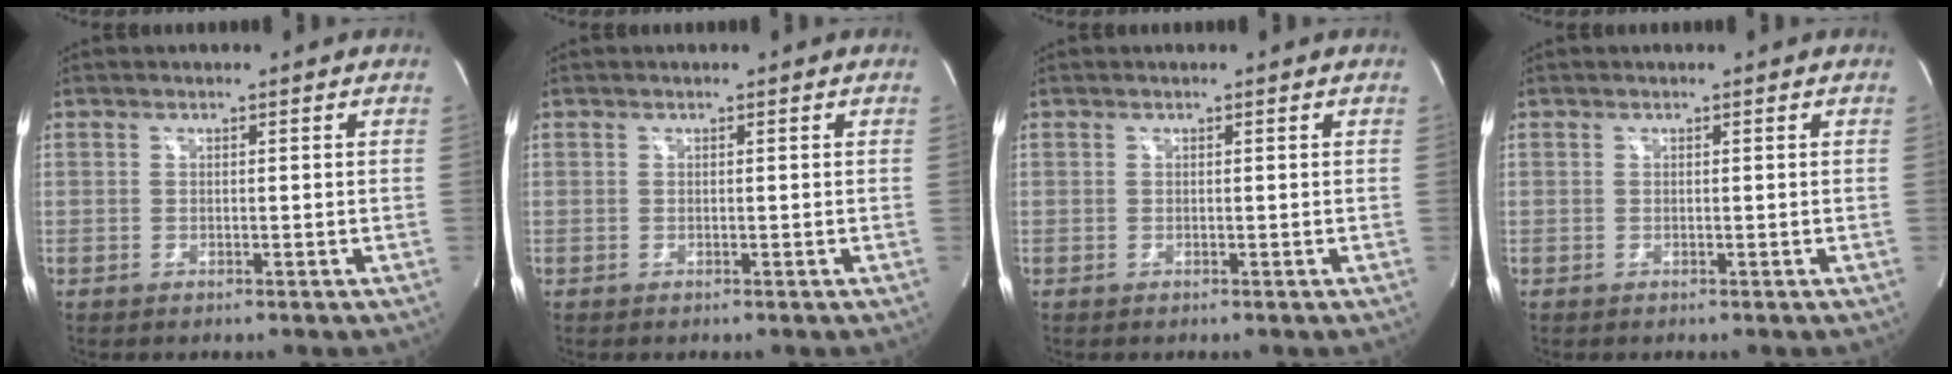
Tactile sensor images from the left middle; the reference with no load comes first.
{"total": 0.0}
{"total": 0.0}
{"total": 0.0}